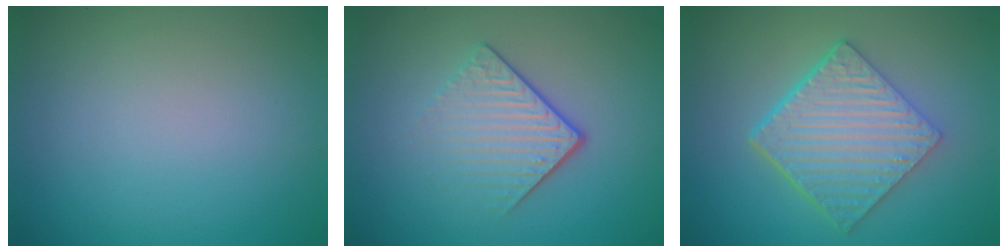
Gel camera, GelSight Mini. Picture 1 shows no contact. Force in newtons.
{"total": 4.2, "press": 2.7, "slide": 3.3}
{"total": 6.5, "press": 4.6, "slide": 4.5}